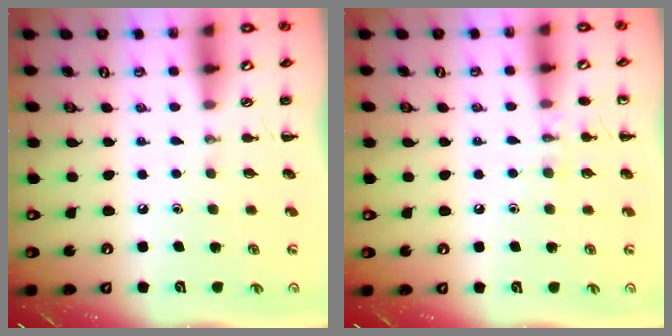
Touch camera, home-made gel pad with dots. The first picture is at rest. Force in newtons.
{"total": 7.1, "press": 6.8, "slide": 1.8}